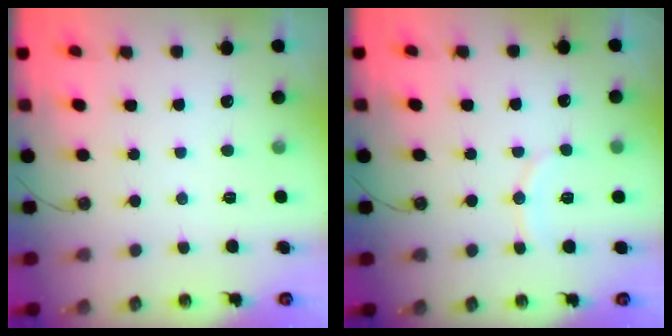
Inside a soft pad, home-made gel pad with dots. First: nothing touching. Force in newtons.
{"total": 7.1, "press": 6.9, "slide": 1.8}